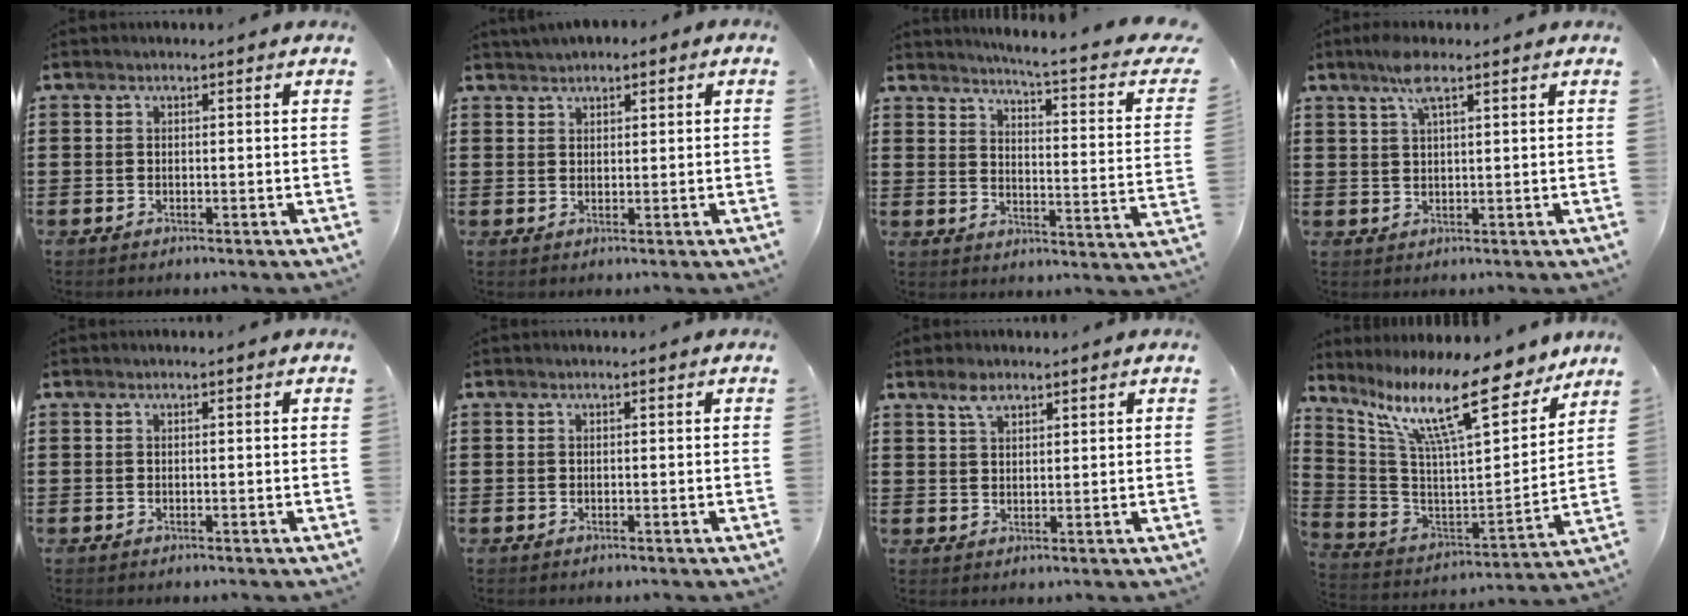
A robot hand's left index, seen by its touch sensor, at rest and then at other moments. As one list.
[{"total": 1.8, "force": [1.6, 0.8, 0.4], "torque": [-0.011, 0.007, 0.030]}, {"total": 4.4, "force": [3.5, -0.8, 2.5], "torque": [-0.061, -0.038, 0.048]}, {"total": 4.7, "force": [2.8, 1.2, 3.7], "torque": [-0.080, 0.006, 0.048]}, {"total": 0.0}, {"total": 0.0}, {"total": 3.1, "force": [2.1, 1.5, 1.7], "torque": [-0.037, 0.006, 0.040]}, {"total": 16.3, "force": [11.1, 2.8, 11.6], "torque": [-0.244, -0.062, 0.185]}]